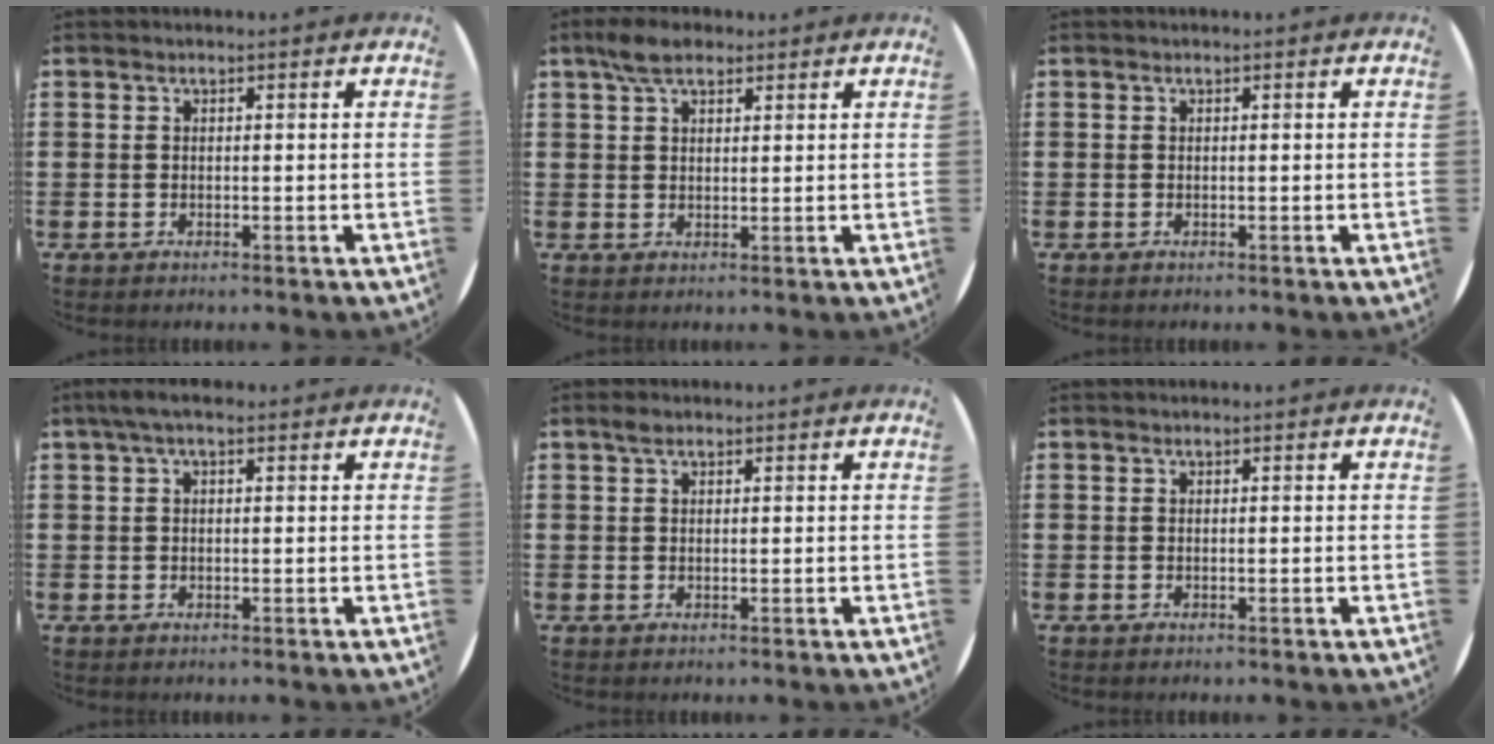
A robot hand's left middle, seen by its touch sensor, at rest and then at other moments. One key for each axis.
{"total": 4.2, "fx": 3.1, "fy": 2.0, "fz": 2.0, "tx": -0.036, "ty": 0.006, "tz": 0.057}
{"total": 0.0}
{"total": 2.0, "fx": 0.9, "fy": 0.8, "fz": 1.5, "tx": -0.032, "ty": 0.009, "tz": 0.016}
{"total": 1.1, "fx": 0.8, "fy": 0.6, "fz": 0.5, "tx": -0.002, "ty": 0.003, "tz": 0.012}
{"total": 0.0}